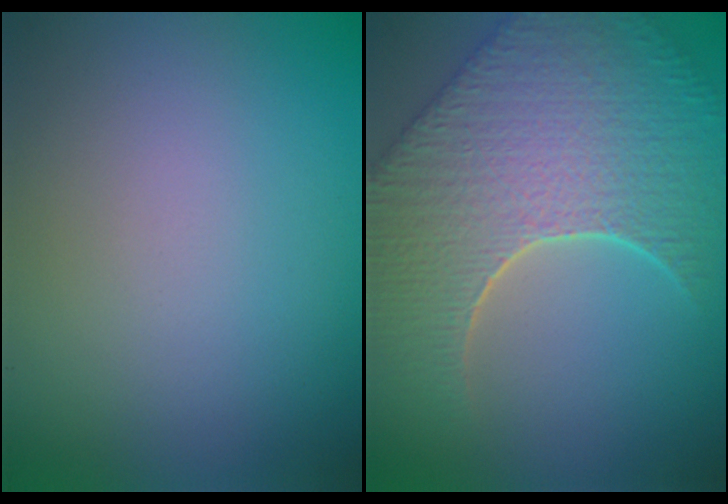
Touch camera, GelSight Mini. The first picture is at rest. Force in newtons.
{"total": 9.5, "press": 6.8, "slide": 6.7}